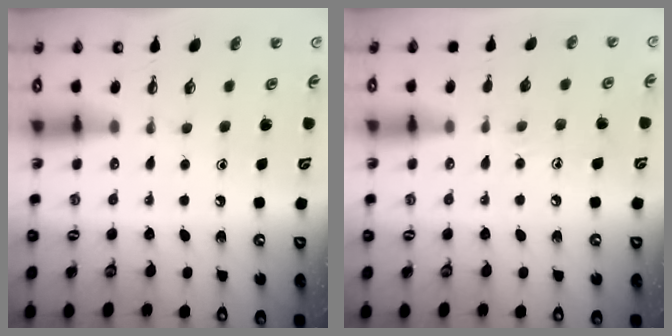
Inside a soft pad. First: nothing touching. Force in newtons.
{"total": 7.3, "press": 7.3, "slide": 0.7}